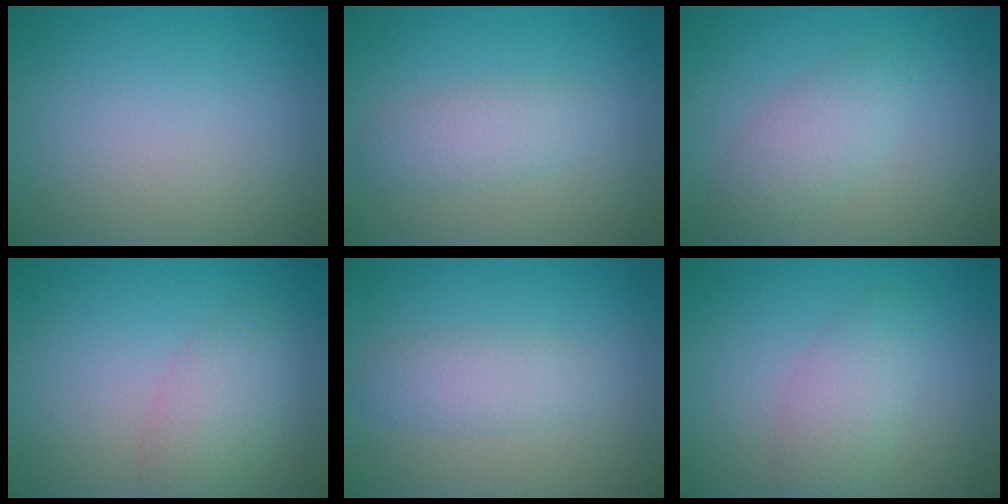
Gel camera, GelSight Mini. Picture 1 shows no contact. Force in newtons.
{"total": 2.3, "press": 2.3, "slide": 0.0}
{"total": 2.7, "press": 2.7, "slide": 0.0}
{"total": 3.0, "press": 3.0, "slide": 0.1}
{"total": 2.2, "press": 2.2, "slide": 0.0}
{"total": 2.8, "press": 2.8, "slide": 0.1}